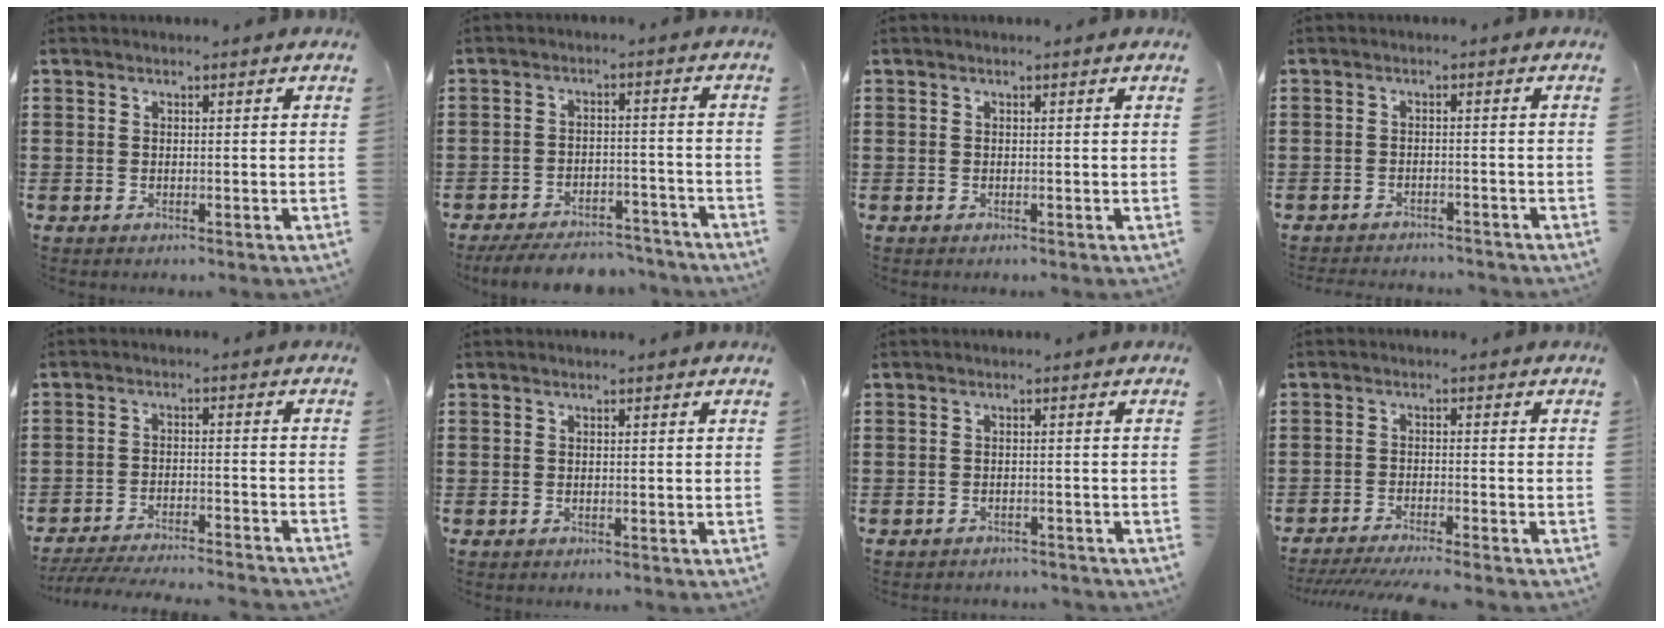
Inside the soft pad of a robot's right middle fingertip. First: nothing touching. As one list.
[{"total": 5.8, "force": [-5.6, 1.0, 1.4], "torque": [-0.023, 0.011, -0.109]}, {"total": 0.0}, {"total": 2.0, "force": [-2.0, 0.2, -0.1], "torque": [-0.006, 0.000, -0.043]}, {"total": 4.8, "force": [-4.7, -0.2, 1.1], "torque": [-0.026, -0.008, -0.095]}, {"total": 0.0}, {"total": 1.3, "force": [-1.3, 0.2, -0.1], "torque": [-0.005, 0.001, -0.028]}, {"total": 3.6, "force": [-3.4, -0.2, 1.2], "torque": [-0.027, -0.012, -0.069]}]